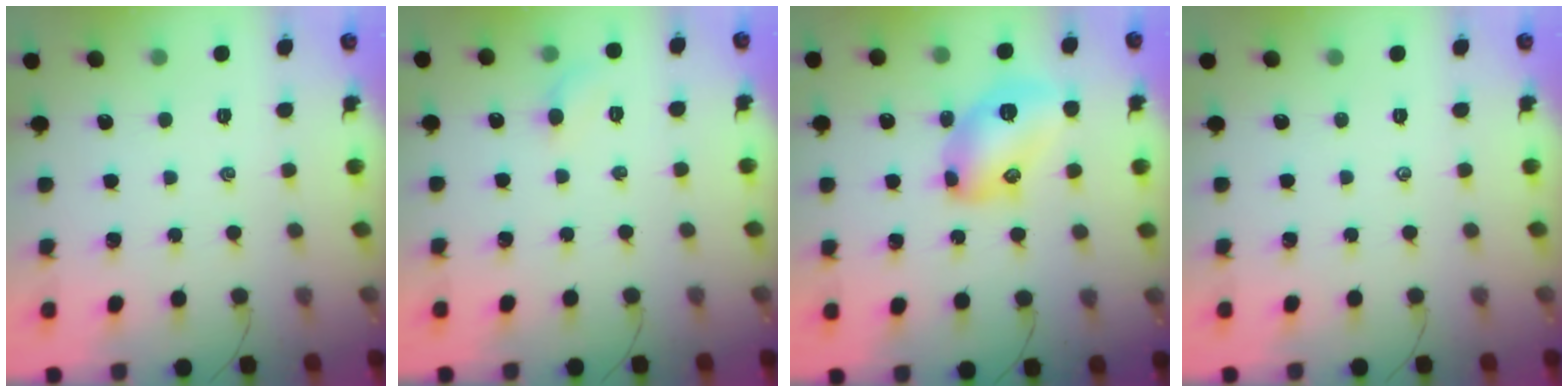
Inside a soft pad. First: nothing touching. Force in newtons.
{"total": 4.5, "press": 4.2, "slide": 1.5}
{"total": 11.7, "press": 11.7, "slide": 0.8}
{"total": 0.0}